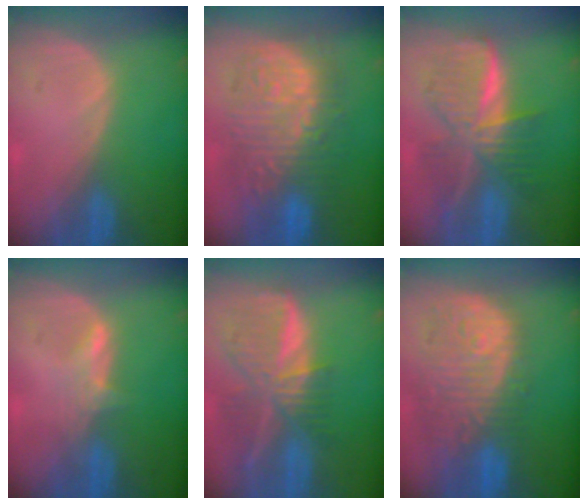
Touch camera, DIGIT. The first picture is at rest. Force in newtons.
{"total": 13.3, "press": 13.3, "slide": 1.2}
{"total": 9.5, "press": 9.5, "slide": 0.6}
{"total": 2.6, "press": 2.5, "slide": 0.3}
{"total": 9.5, "press": 8.3, "slide": 4.6}
{"total": 12.7, "press": 11.0, "slide": 6.3}